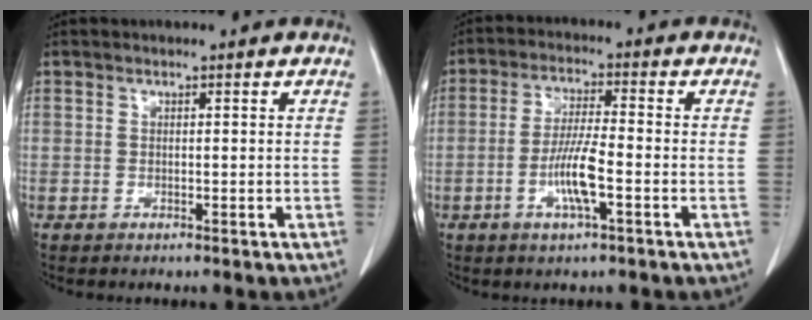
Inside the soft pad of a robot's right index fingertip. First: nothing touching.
{"total": 7.0, "force": [-2.3, 0.6, 6.6], "torque": [-0.132, -0.004, -0.045]}